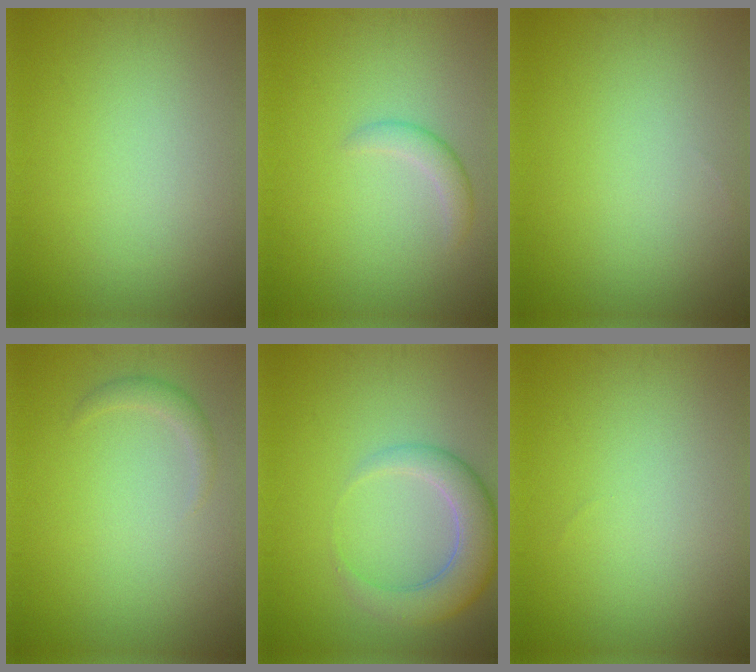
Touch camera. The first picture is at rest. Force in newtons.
{"total": 1.7, "press": 1.7, "slide": 0.1}
{"total": 0.0}
{"total": 1.2, "press": 1.2, "slide": 0.1}
{"total": 4.8, "press": 4.7, "slide": 0.5}
{"total": 0.0}